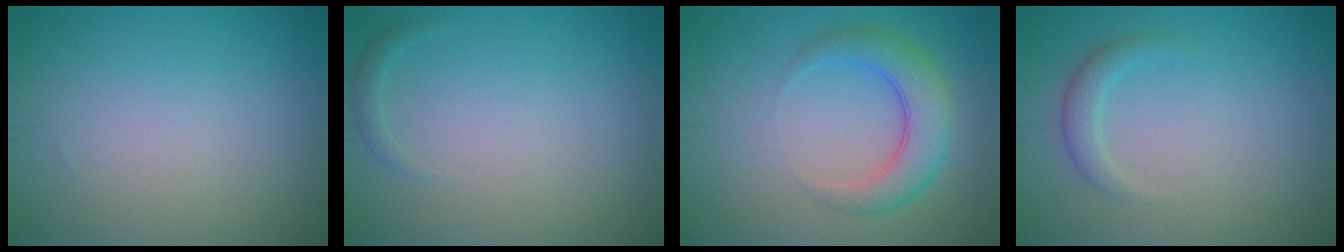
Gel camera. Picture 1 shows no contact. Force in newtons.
{"total": 0.8, "press": 0.8, "slide": 0.1}
{"total": 4.5, "press": 4.5, "slide": 0.2}
{"total": 1.8, "press": 1.8, "slide": 0.1}